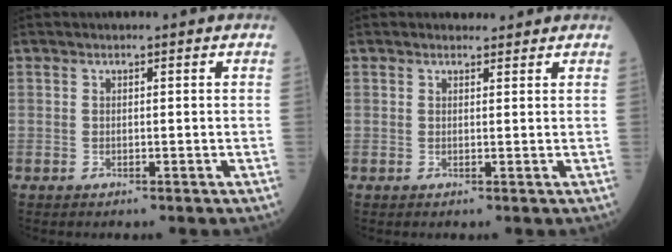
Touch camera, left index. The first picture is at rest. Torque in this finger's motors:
{"motor_torque": [0.65, -0.80, 0.02, 0.01]}